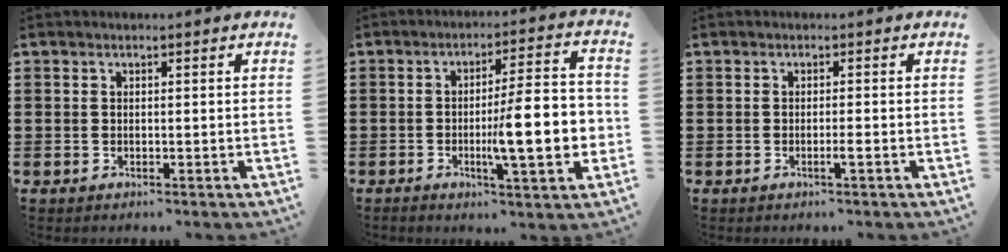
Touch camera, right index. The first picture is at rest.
{"total": 12.7, "force": [-2.1, 2.7, 12.2], "torque": [-0.175, -0.010, -0.041]}
{"total": 1.4, "force": [-0.6, -0.1, 1.2], "torque": [-0.029, -0.008, -0.014]}